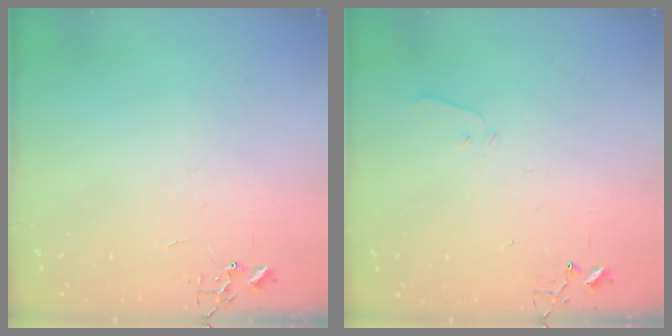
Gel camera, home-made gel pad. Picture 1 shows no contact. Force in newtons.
{"total": 3.7, "press": 3.6, "slide": 0.7}